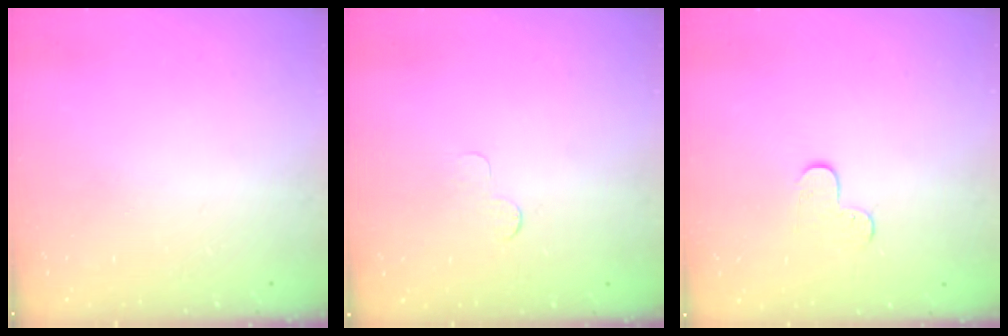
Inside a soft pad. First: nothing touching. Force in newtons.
{"total": 3.0, "press": 2.9, "slide": 0.3}
{"total": 5.5, "press": 5.5, "slide": 0.5}